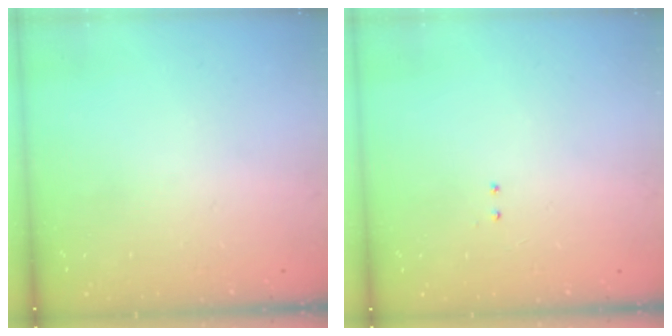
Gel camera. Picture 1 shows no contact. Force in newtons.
{"total": 2.0, "press": 2.0, "slide": 0.4}